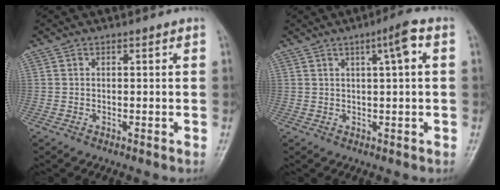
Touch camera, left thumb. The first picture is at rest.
{"total": 4.9, "force": [1.5, 0.6, 4.6], "torque": [-0.073, 0.007, 0.024]}